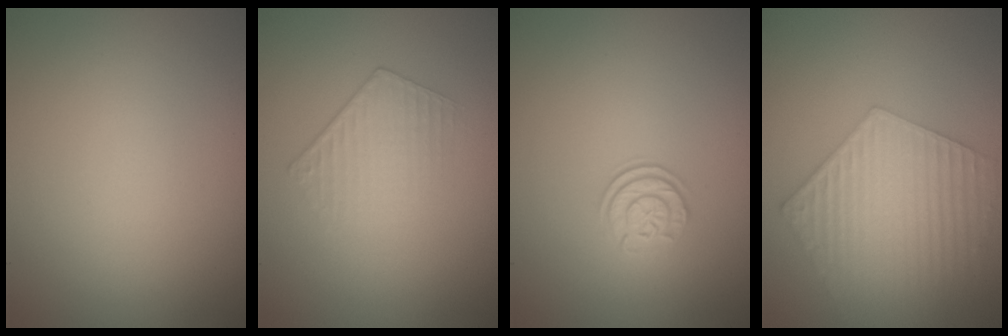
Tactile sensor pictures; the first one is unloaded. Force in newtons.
{"total": 1.5, "press": 0.9, "slide": 1.2}
{"total": 2.1, "press": 1.7, "slide": 1.3}
{"total": 6.2, "press": 4.9, "slide": 3.9}